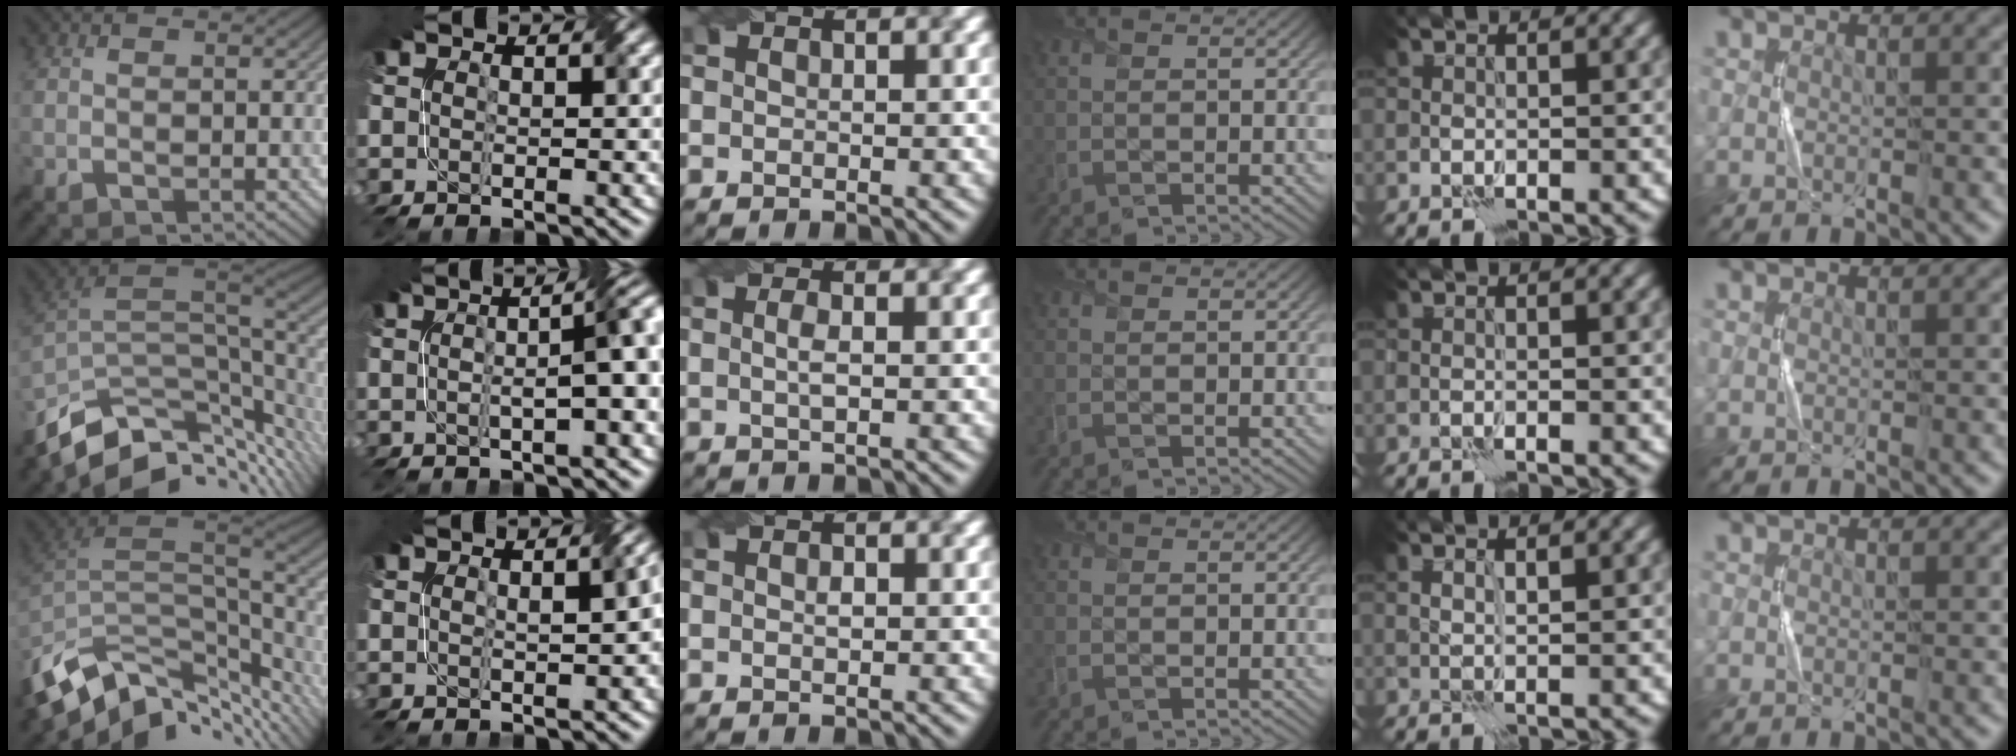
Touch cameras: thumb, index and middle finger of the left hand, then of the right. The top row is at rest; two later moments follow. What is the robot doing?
{"motion": "twist", "object": "screw"}